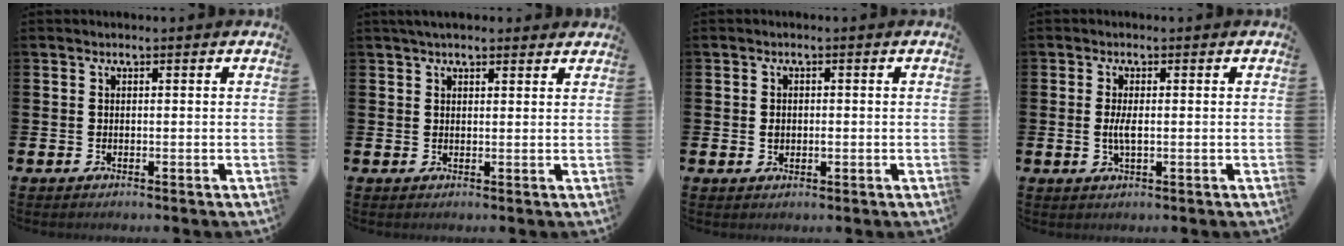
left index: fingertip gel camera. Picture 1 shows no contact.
{"total": 2.6, "force": [2.4, 0.7, 1.0], "torque": [-0.022, 0.000, 0.043]}
{"total": 1.3, "force": [0.0, 0.9, 0.9], "torque": [-0.010, 0.004, -0.004]}
{"total": 2.4, "force": [-0.1, 0.7, 2.2], "torque": [-0.039, 0.000, -0.003]}